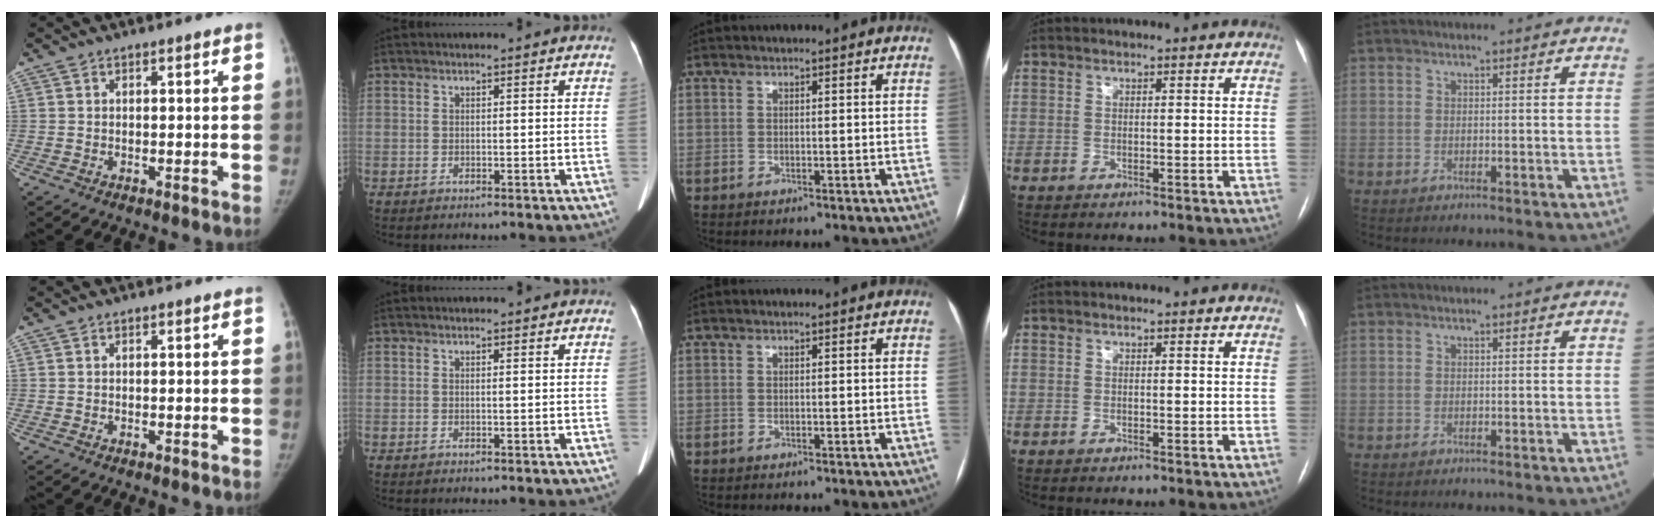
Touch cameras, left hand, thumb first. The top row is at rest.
{"index": {"total": 1.1, "force": [1.0, 0.0, 0.4], "torque": [-0.007, -0.006, 0.010]}}